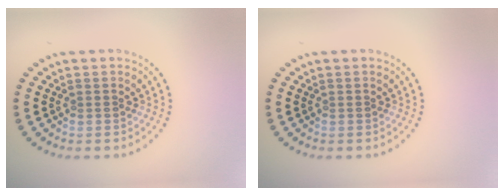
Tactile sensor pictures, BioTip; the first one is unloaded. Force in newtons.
{"total": 0.0}